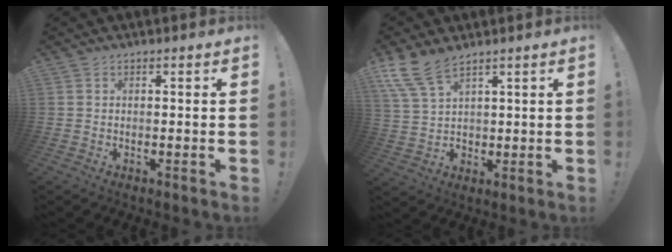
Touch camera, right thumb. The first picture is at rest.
{"total": 11.8, "force": [7.5, 6.4, 6.5], "torque": [-0.127, -0.033, 0.149]}